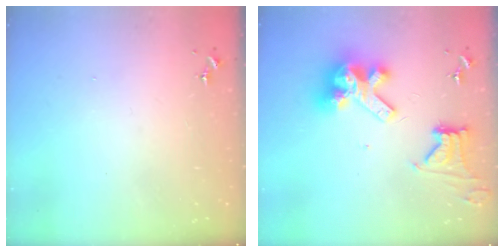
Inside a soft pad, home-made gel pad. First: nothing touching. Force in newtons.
{"total": 14.5, "press": 14.5, "slide": 0.9}